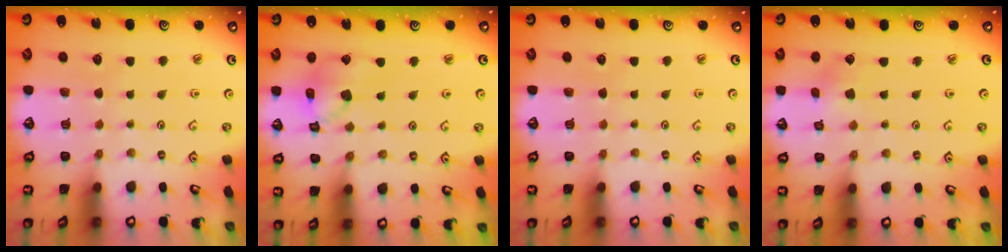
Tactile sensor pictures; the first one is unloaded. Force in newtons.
{"total": 13.5, "press": 13.4, "slide": 1.9}
{"total": 0.0}
{"total": 1.9, "press": 1.9, "slide": 0.2}